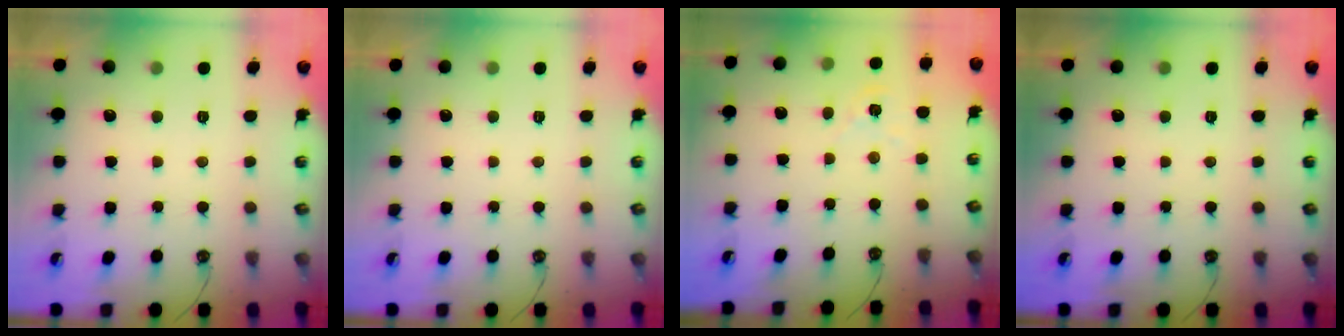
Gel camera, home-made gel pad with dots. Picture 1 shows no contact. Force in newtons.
{"total": 0.0}
{"total": 4.9, "press": 4.9, "slide": 0.5}
{"total": 0.0}